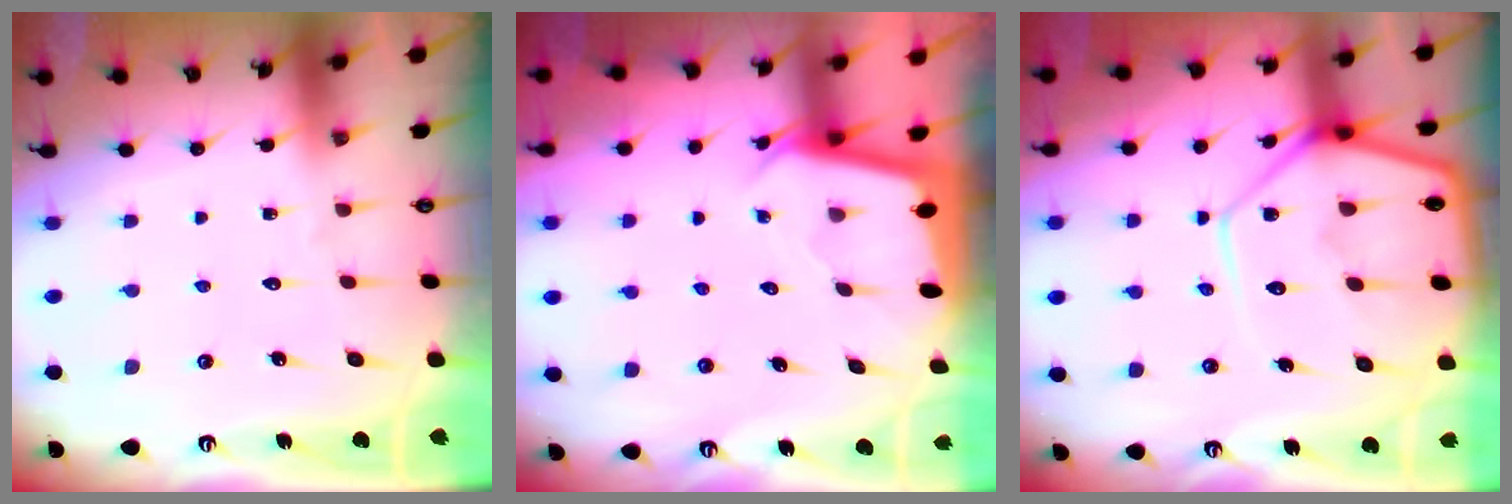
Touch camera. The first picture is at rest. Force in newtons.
{"total": 2.2, "press": 2.1, "slide": 0.3}
{"total": 14.3, "press": 14.3, "slide": 1.2}